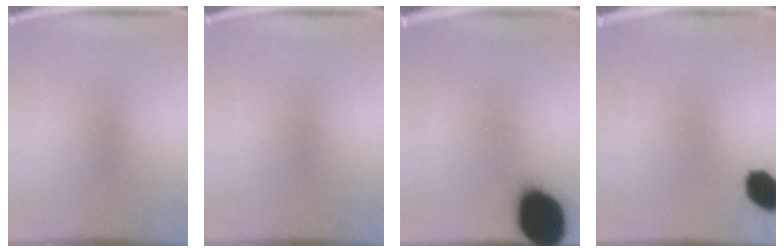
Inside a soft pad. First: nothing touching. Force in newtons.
{"total": 0.0}
{"total": 19.9}
{"total": 7.1}